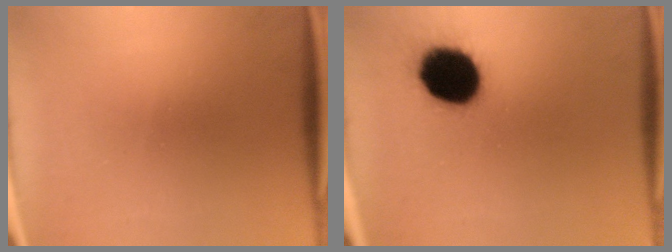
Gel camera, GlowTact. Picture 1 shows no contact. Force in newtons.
{"total": 16.6}